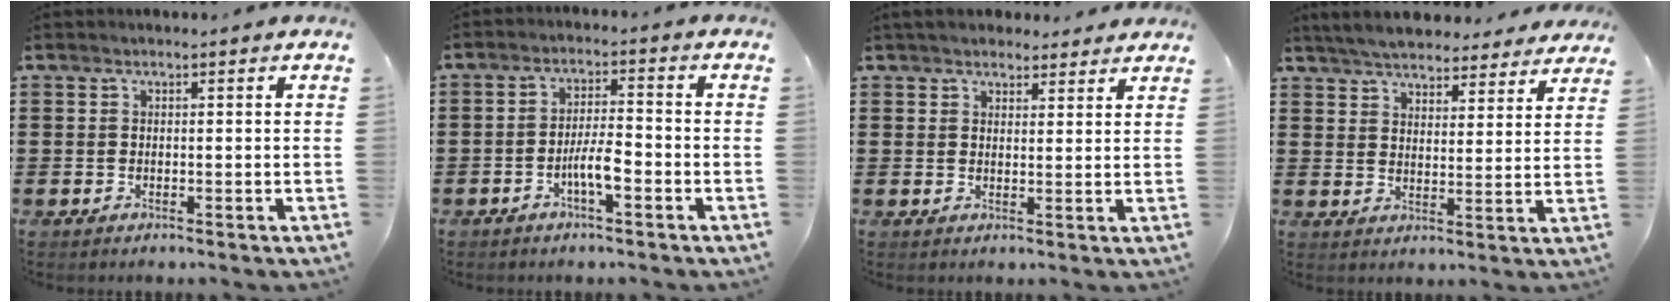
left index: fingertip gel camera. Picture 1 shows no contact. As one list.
[{"total": 4.8, "force": [-2.2, 1.0, 4.2], "torque": [-0.085, 0.003, -0.045]}, {"total": 3.4, "force": [3.2, 1.0, 0.6], "torque": [-0.019, -0.001, 0.061]}, {"total": 5.5, "force": [5.4, 0.5, 1.1], "torque": [-0.043, -0.022, 0.097]}]